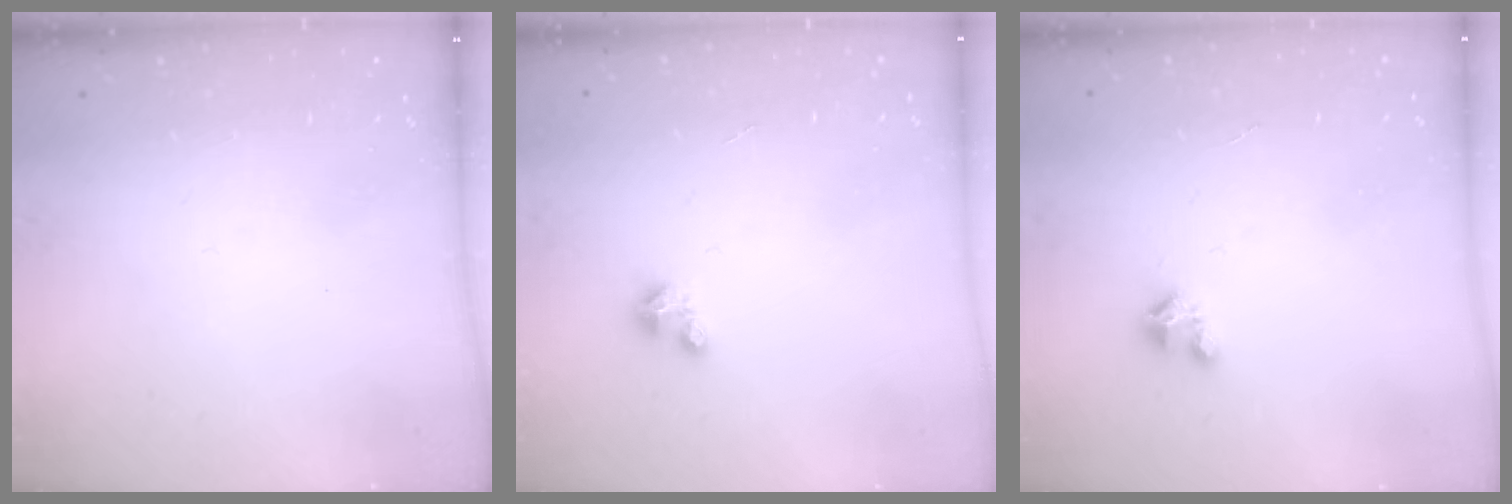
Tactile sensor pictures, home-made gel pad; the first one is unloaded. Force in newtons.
{"total": 2.6, "press": 2.6, "slide": 0.2}
{"total": 2.4, "press": 2.3, "slide": 0.2}